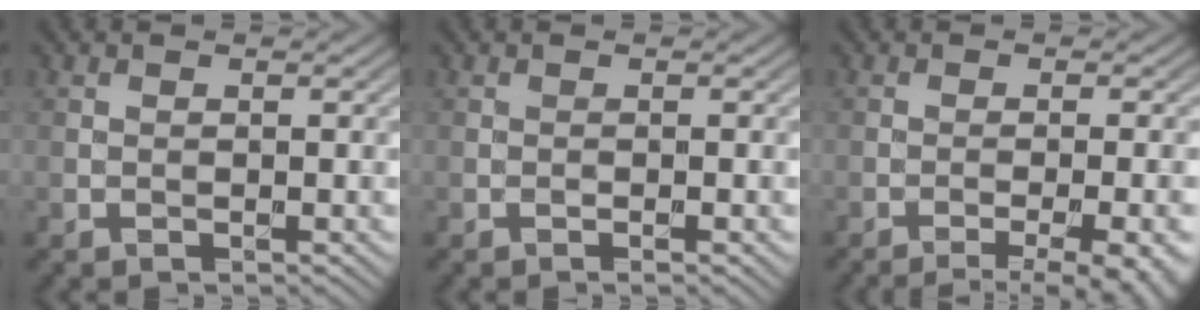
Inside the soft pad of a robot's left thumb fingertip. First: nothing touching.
{"total": 0.8, "force": [-0.3, 0.1, 0.7], "torque": [-0.012, -0.001, -0.005]}
{"total": 8.0, "force": [-4.6, 2.1, 6.2], "torque": [-0.072, 0.000, -0.052]}